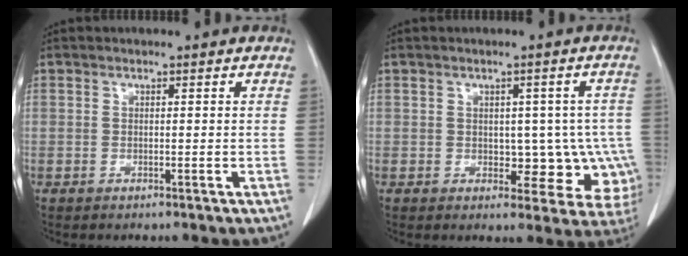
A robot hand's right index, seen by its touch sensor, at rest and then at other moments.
{"total": 9.0, "force": [-1.9, 5.8, 6.6], "torque": [-0.049, 0.015, -0.017]}